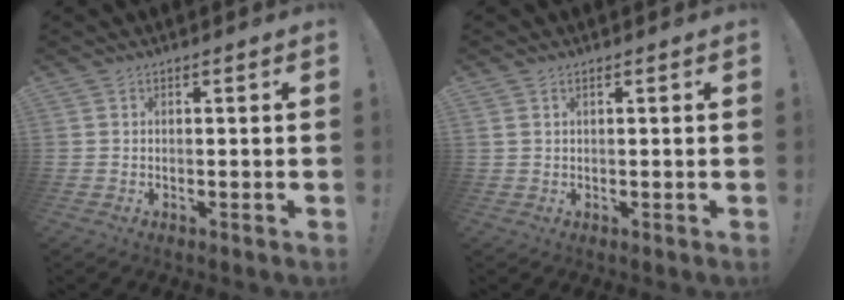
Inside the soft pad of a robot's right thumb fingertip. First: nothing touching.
{"total": 1.1, "force": [0.6, 0.6, 0.8], "torque": [-0.018, 0.003, 0.011]}